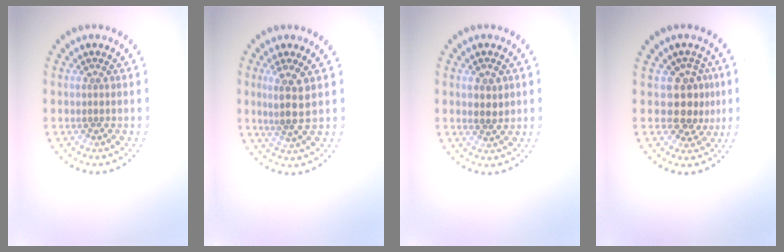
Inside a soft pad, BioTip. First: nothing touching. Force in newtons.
{"total": 3.0, "press": 2.5, "slide": 1.7}
{"total": 1.5, "press": 1.5, "slide": 0.2}
{"total": 3.2, "press": 2.7, "slide": 1.6}